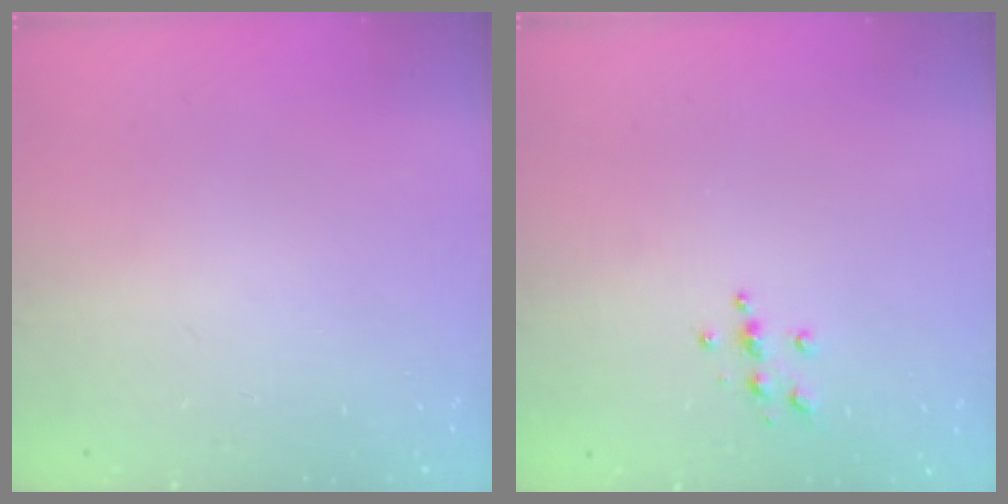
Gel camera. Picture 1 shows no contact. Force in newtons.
{"total": 3.7, "press": 3.7, "slide": 0.4}